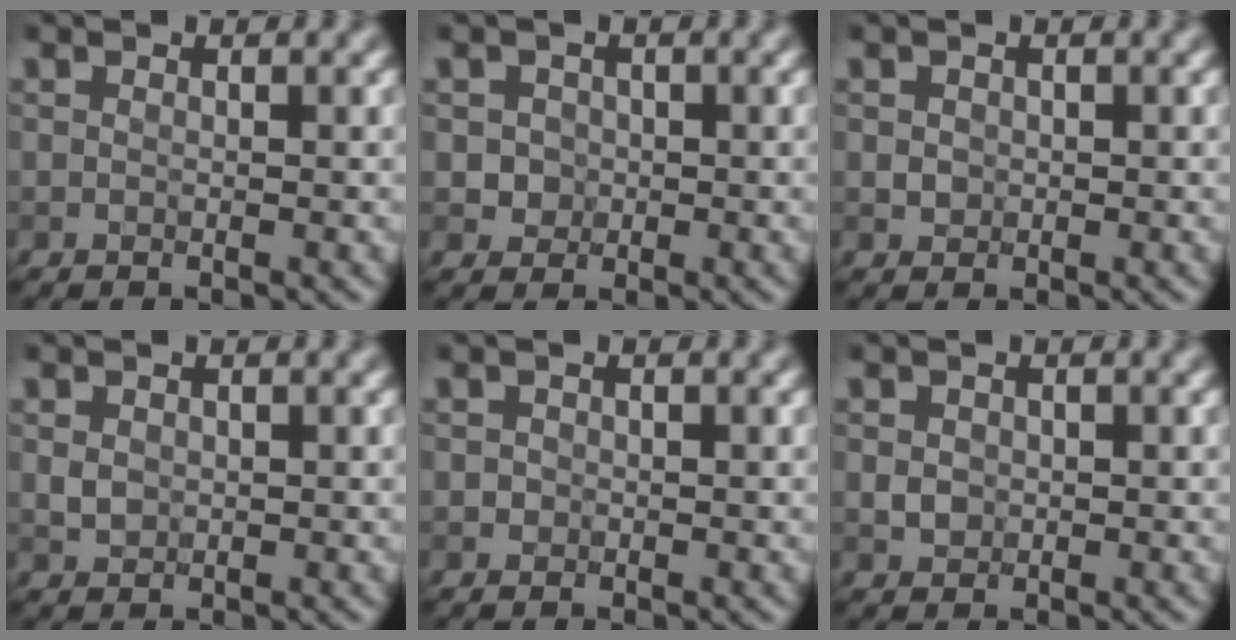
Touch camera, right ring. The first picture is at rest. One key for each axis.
{"total": 1.6, "fx": 0.1, "fy": 1.6, "fz": 0.4, "tx": 0.004, "ty": 0.000, "tz": 0.013}
{"total": 0.8, "fx": 0.0, "fy": 0.8, "fz": 0.2, "tx": -0.001, "ty": -0.002, "tz": 0.001}
{"total": 1.2, "fx": 0.1, "fy": 1.0, "fz": 0.6, "tx": -0.012, "ty": -0.001, "tz": 0.003}
{"total": 0.6, "fx": 0.0, "fy": 0.6, "fz": 0.1, "tx": 0.006, "ty": -0.002, "tz": -0.002}
{"total": 1.2, "fx": 0.0, "fy": 1.1, "fz": 0.5, "tx": -0.008, "ty": -0.002, "tz": -0.001}